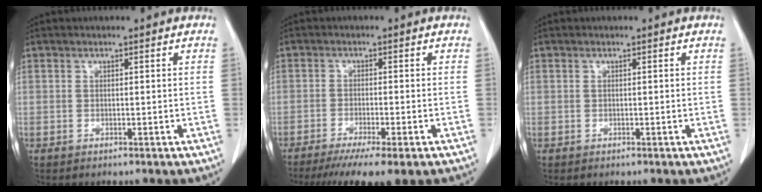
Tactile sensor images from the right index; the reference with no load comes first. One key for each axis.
{"total": 9.9, "fx": -7.5, "fy": 0.8, "fz": 6.5, "tx": -0.086, "ty": -0.021, "tz": -0.113}
{"total": 0.0}